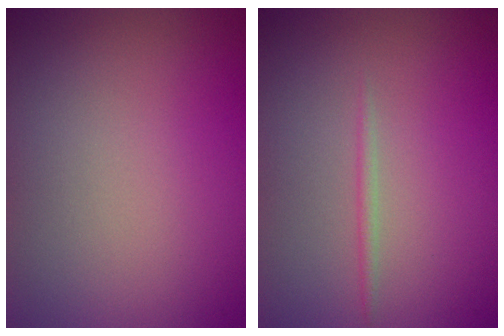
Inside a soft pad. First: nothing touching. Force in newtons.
{"total": 0.7, "press": 0.7, "slide": 0.1}